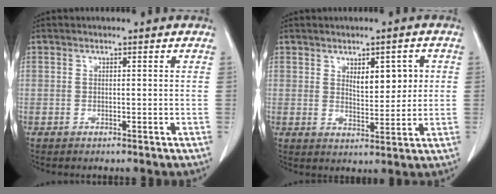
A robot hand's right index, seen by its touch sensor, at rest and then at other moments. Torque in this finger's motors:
{"motor_torque": [0.12, 0.09, 0.08, 0.05]}